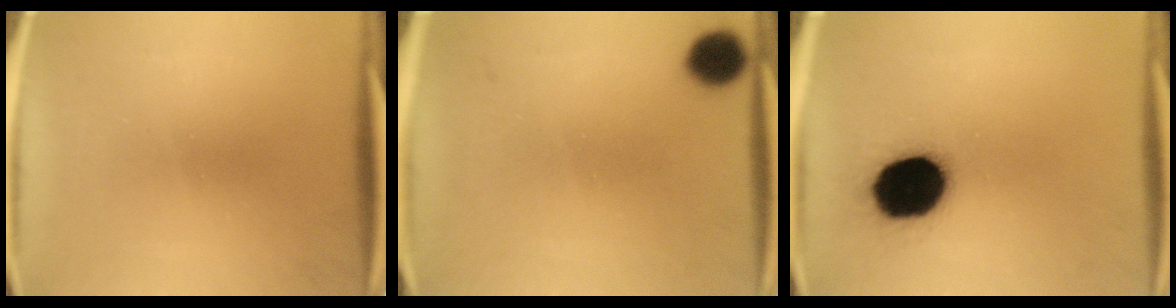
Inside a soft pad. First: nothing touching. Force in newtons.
{"total": 5.3}
{"total": 19.4}